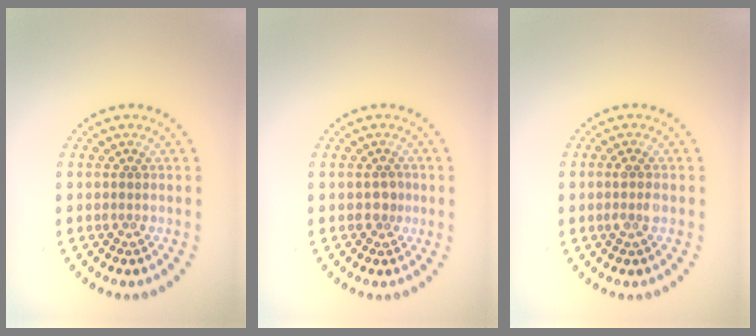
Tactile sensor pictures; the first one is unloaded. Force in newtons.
{"total": 1.1, "press": 1.1, "slide": 0.5}
{"total": 1.4, "press": 1.3, "slide": 0.5}